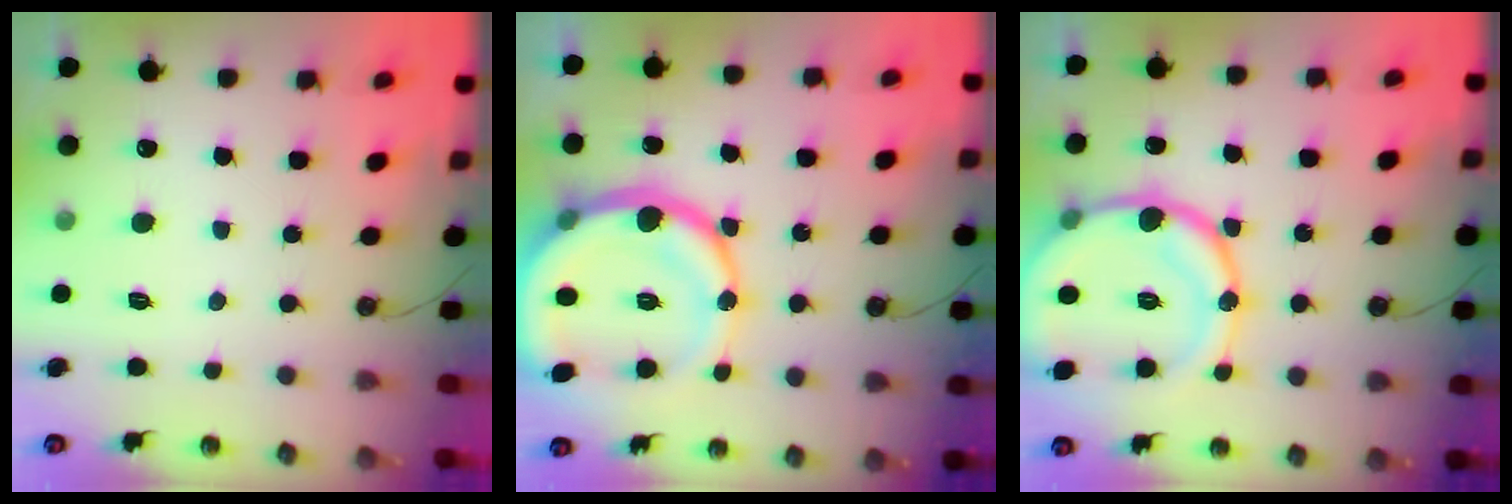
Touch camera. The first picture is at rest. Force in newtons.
{"total": 23.3, "press": 23.0, "slide": 3.8}
{"total": 19.5, "press": 19.4, "slide": 2.1}